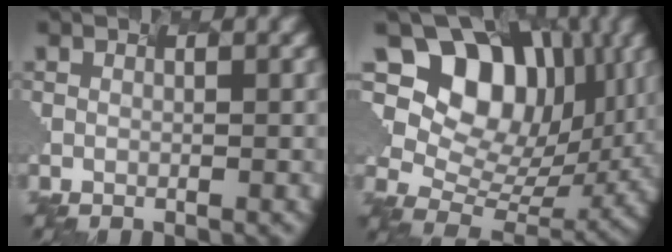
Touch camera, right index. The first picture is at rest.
{"total": 9.3, "force": [3.6, 7.0, 5.0], "torque": [-0.090, -0.008, 0.073]}